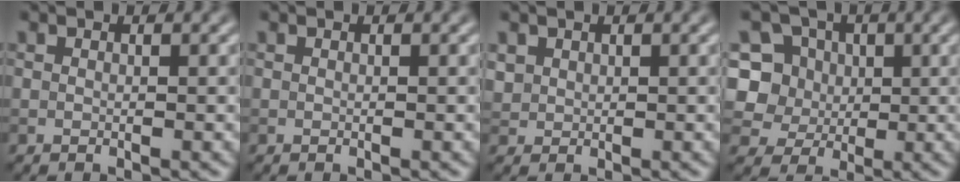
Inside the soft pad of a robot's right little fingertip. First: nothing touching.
{"total": 0.0}
{"total": 1.1, "force": [0.6, 0.9, 0.1], "torque": [-0.004, -0.002, 0.017]}
{"total": 8.4, "force": [2.2, 7.4, 3.4], "torque": [-0.065, 0.029, 0.021]}